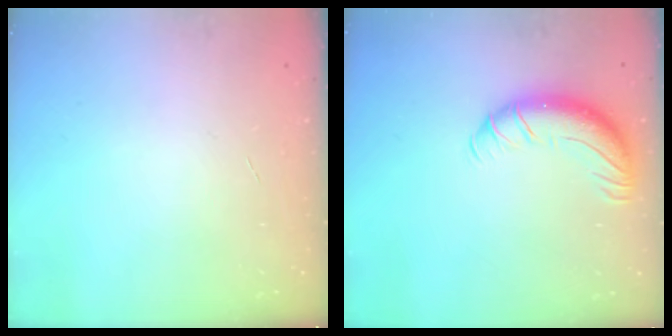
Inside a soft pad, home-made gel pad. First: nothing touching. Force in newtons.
{"total": 11.2, "press": 10.8, "slide": 2.9}